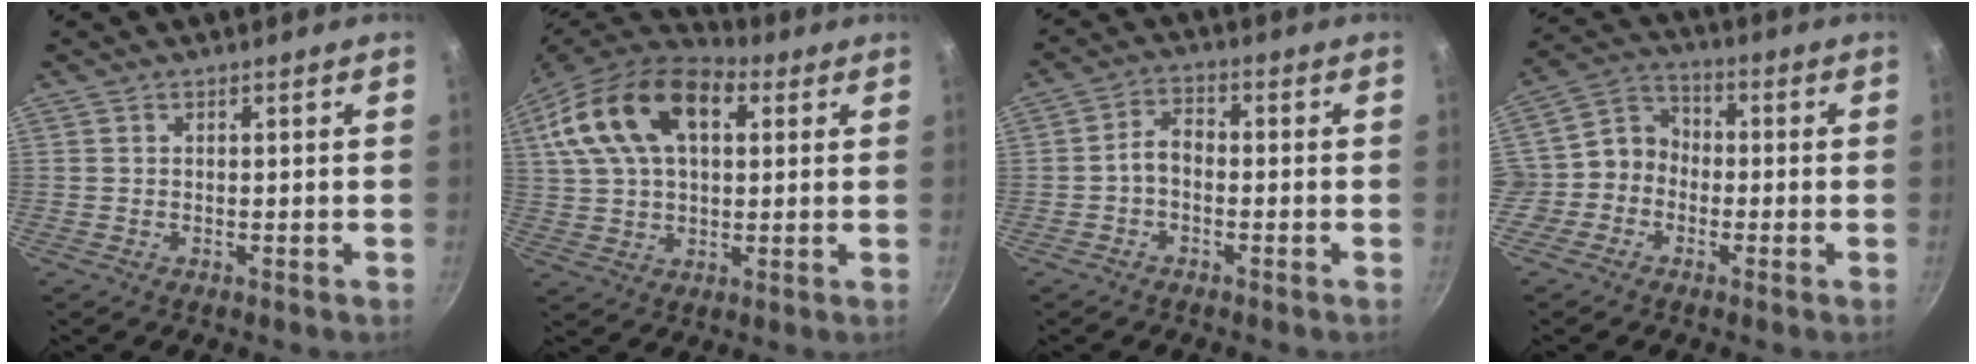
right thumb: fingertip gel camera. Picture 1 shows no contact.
{"total": 20.1, "force": [6.7, 11.8, 14.8], "torque": [-0.258, 0.016, 0.107]}
{"total": 3.9, "force": [-1.2, 2.5, 2.8], "torque": [-0.045, 0.024, -0.030]}
{"total": 7.0, "force": [-2.0, 6.2, 2.7], "torque": [-0.011, 0.031, -0.056]}